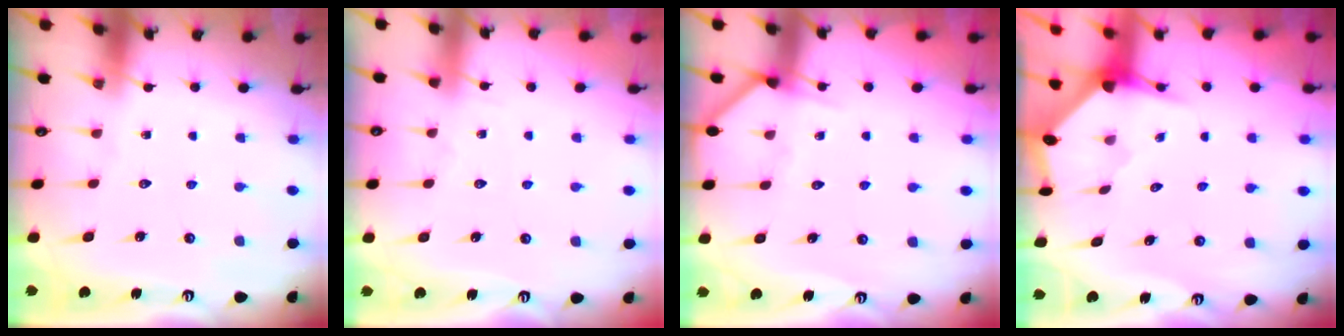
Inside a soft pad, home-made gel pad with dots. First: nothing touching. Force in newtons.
{"total": 3.7, "press": 3.6, "slide": 0.5}
{"total": 3.1, "press": 3.1, "slide": 0.3}
{"total": 3.2, "press": 3.2, "slide": 0.3}